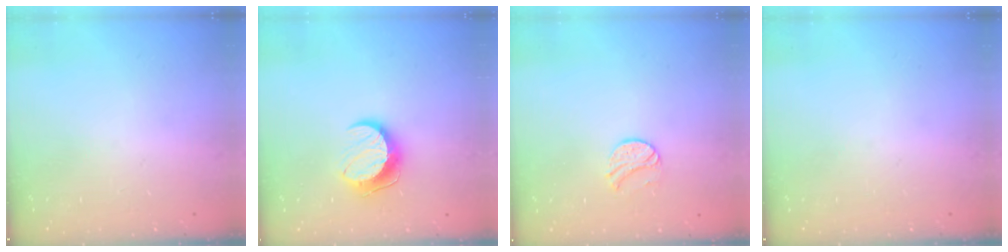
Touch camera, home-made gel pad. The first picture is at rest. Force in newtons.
{"total": 9.9, "press": 9.8, "slide": 0.5}
{"total": 8.3, "press": 8.3, "slide": 0.3}
{"total": 0.0}